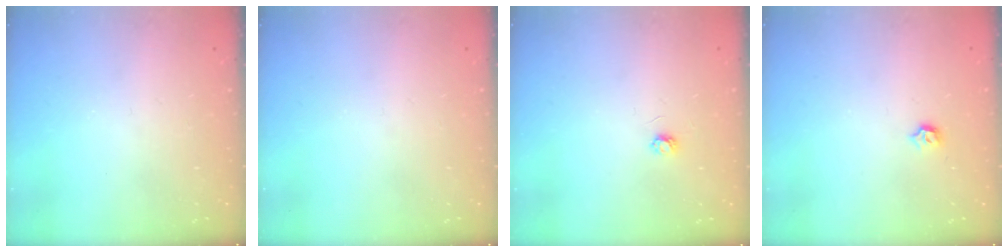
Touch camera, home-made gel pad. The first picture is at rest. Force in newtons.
{"total": 0.0}
{"total": 3.2, "press": 3.2, "slide": 0.4}
{"total": 3.7, "press": 3.6, "slide": 0.6}